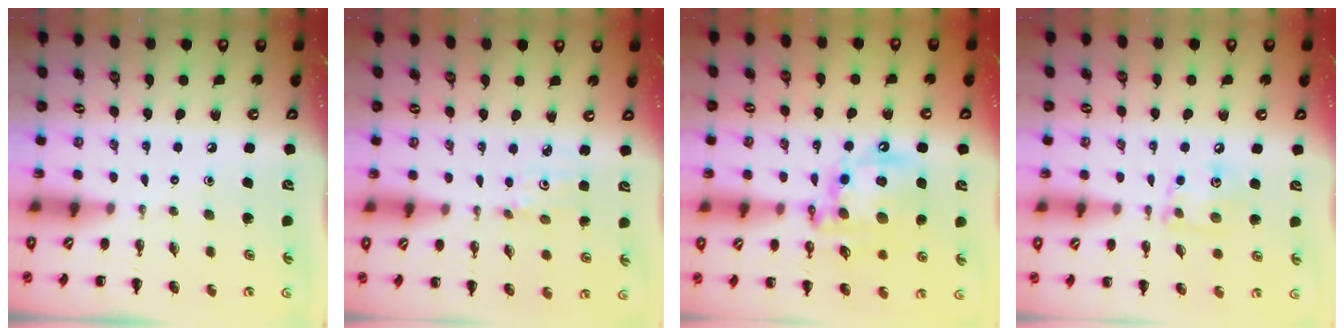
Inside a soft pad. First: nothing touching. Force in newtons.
{"total": 2.6, "press": 2.5, "slide": 0.8}
{"total": 15.8, "press": 15.4, "slide": 3.5}
{"total": 8.1, "press": 8.1, "slide": 0.4}